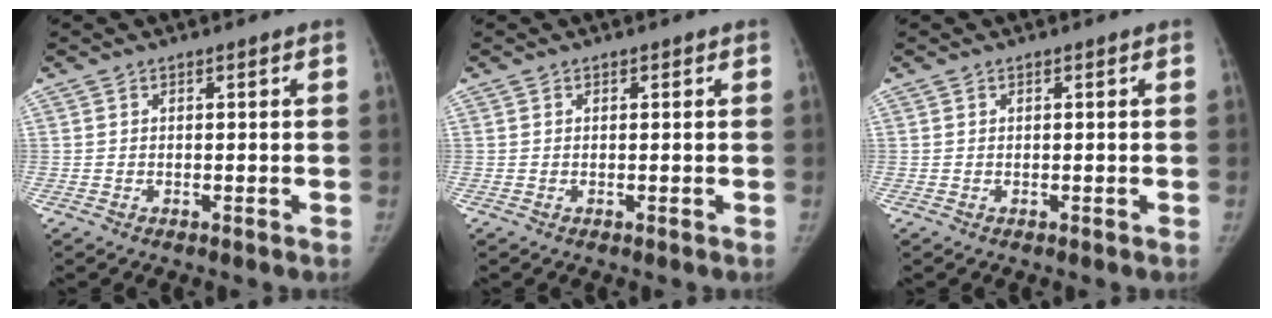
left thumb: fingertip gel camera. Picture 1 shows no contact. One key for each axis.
{"total": 0.0}
{"total": 0.0}